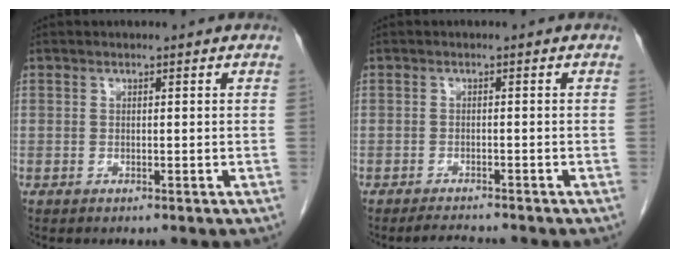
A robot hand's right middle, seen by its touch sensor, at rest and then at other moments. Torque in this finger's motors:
{"motor_torque": [0.02, -0.02, 0.00, 0.00]}